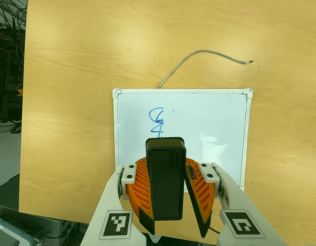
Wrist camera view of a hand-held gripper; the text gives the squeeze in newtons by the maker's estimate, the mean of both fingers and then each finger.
{"total": 9.4, "left": 9.3, "right": 9.5}